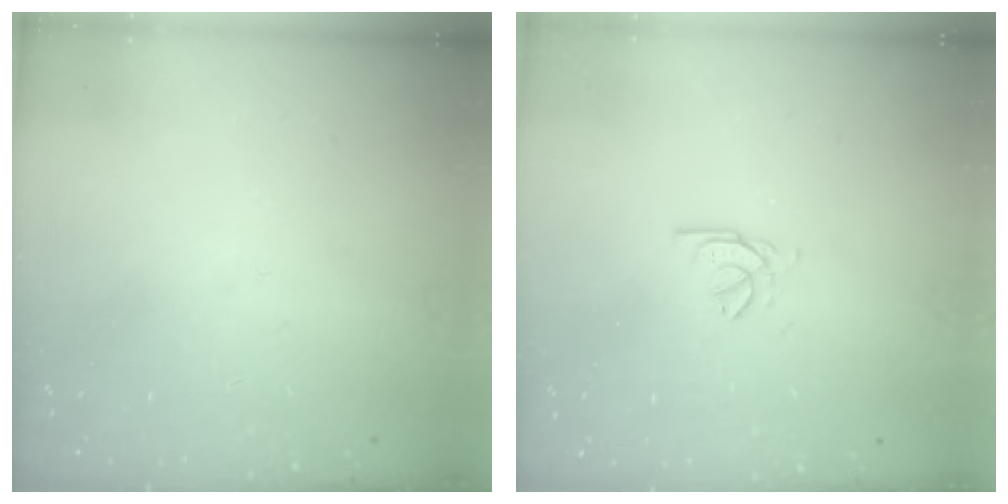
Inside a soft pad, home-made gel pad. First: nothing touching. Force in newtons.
{"total": 2.7, "press": 2.7, "slide": 0.4}